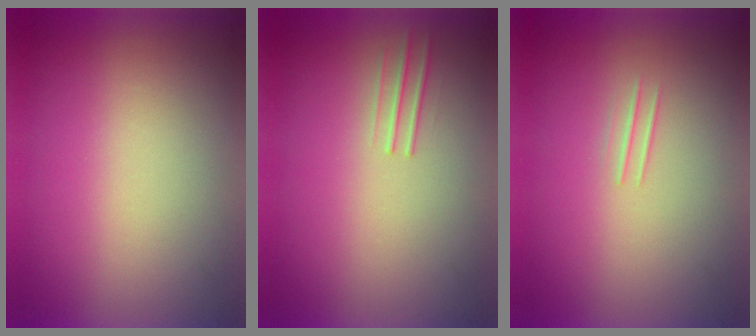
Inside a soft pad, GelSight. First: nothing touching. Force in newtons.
{"total": 1.2}
{"total": 1.0}